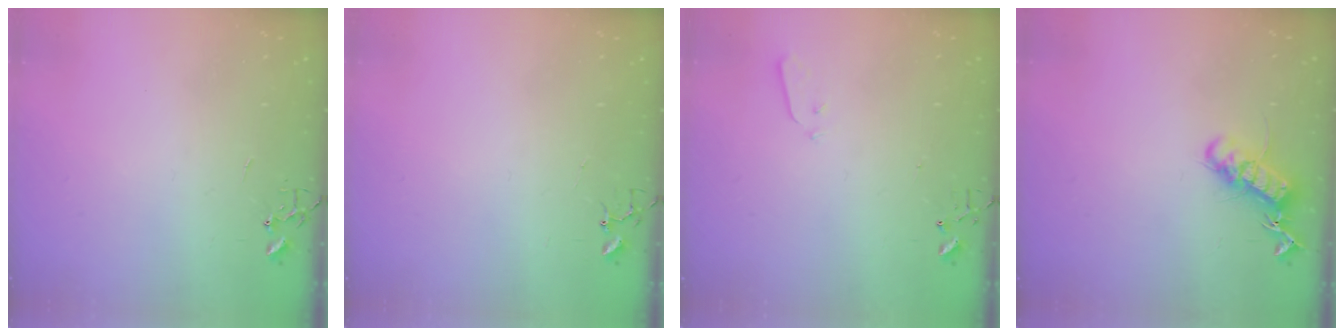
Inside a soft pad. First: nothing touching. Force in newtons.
{"total": 3.7, "press": 3.7, "slide": 0.3}
{"total": 2.9, "press": 2.8, "slide": 0.8}
{"total": 13.8, "press": 13.7, "slide": 1.3}